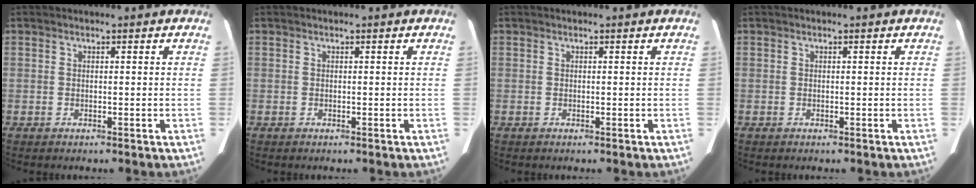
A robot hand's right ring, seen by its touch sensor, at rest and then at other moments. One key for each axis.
{"total": 0.0}
{"total": 0.0}
{"total": 0.0}